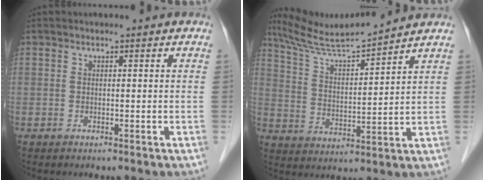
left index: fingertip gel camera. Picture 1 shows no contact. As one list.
[{"total": 11.0, "force": [10.3, -1.2, 3.7], "torque": [-0.076, 0.008, 0.189]}]